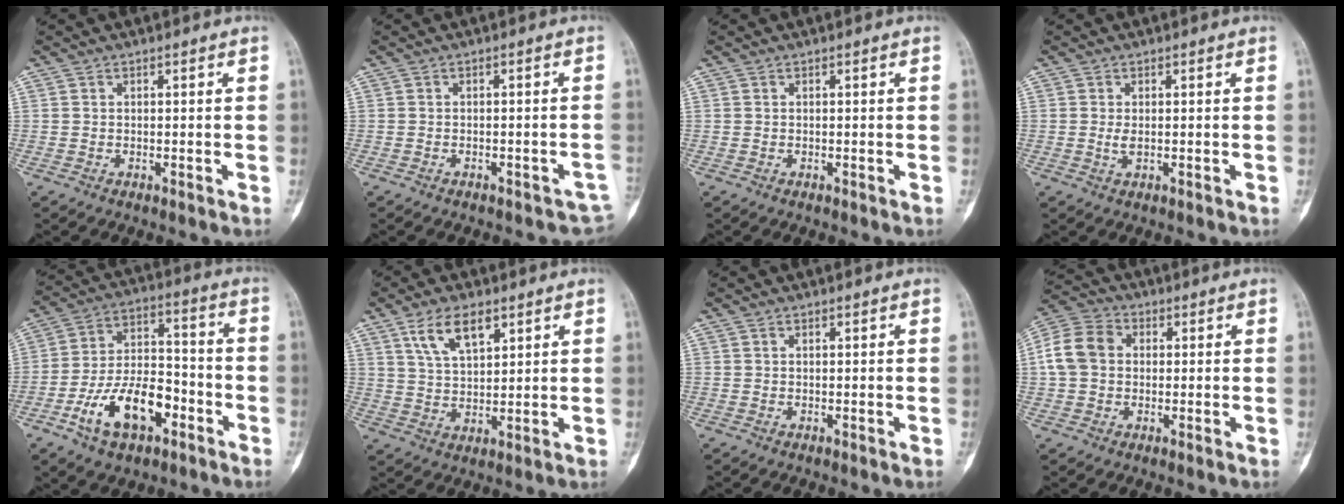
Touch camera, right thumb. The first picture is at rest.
{"total": 4.3, "force": [-3.1, 2.3, 1.9], "torque": [-0.014, 0.029, -0.032]}
{"total": 0.0}
{"total": 1.5, "force": [-0.2, 0.6, 1.4], "torque": [-0.029, -0.004, -0.002]}
{"total": 15.5, "force": [-6.8, 8.4, 11.1], "torque": [-0.181, 0.047, -0.120]}
{"total": 8.4, "force": [4.7, 3.8, 5.8], "torque": [-0.096, -0.020, 0.093]}
{"total": 0.0}
{"total": 8.6, "force": [0.8, 6.9, 5.2], "torque": [-0.099, 0.025, 0.007]}